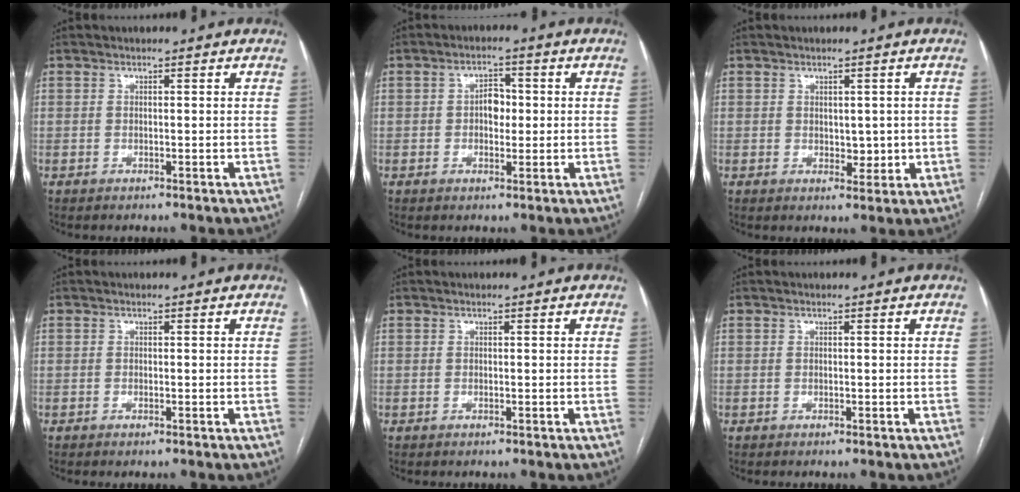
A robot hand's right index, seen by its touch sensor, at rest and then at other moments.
{"total": 3.4, "force": [0.0, 2.1, 2.7], "torque": [-0.040, 0.011, 0.000]}
{"total": 2.8, "force": [0.2, 1.9, 2.1], "torque": [-0.026, -0.002, 0.010]}
{"total": 0.6, "force": [-0.4, 0.0, 0.5], "torque": [-0.011, 0.000, -0.005]}
{"total": 0.0}
{"total": 0.0}